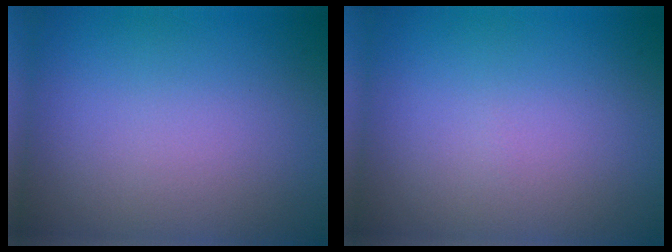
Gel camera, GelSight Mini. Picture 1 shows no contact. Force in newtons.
{"total": 0.0}